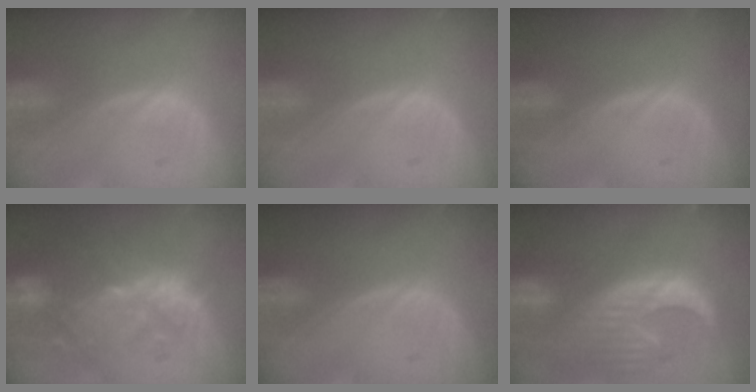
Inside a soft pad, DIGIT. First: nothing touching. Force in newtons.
{"total": 0.0}
{"total": 0.0}
{"total": 11.2, "press": 9.9, "slide": 5.4}
{"total": 0.0}
{"total": 13.3, "press": 11.4, "slide": 6.9}